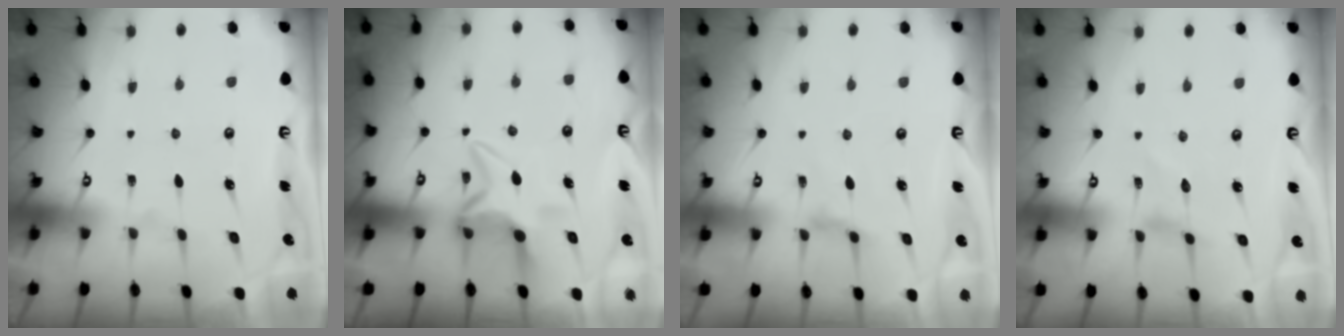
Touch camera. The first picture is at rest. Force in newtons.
{"total": 6.5, "press": 6.5, "slide": 0.9}
{"total": 1.9, "press": 1.9, "slide": 0.4}
{"total": 0.0}